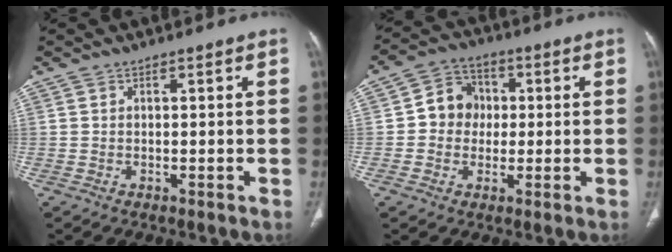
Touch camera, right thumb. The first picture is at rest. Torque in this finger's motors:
{"motor_torque": [0.20, 1.69, 0.67, -0.60, 0.02]}